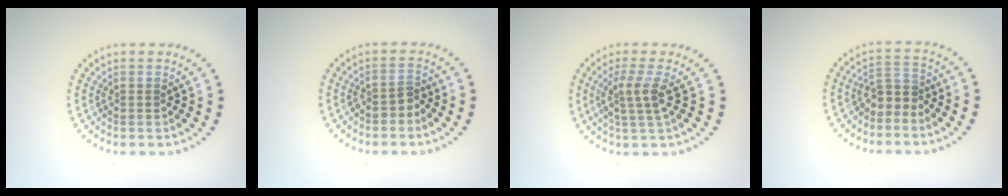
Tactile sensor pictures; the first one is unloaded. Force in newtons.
{"total": 1.3, "press": 1.0, "slide": 0.8}
{"total": 2.7, "press": 2.0, "slide": 1.9}
{"total": 2.0, "press": 1.5, "slide": 1.3}